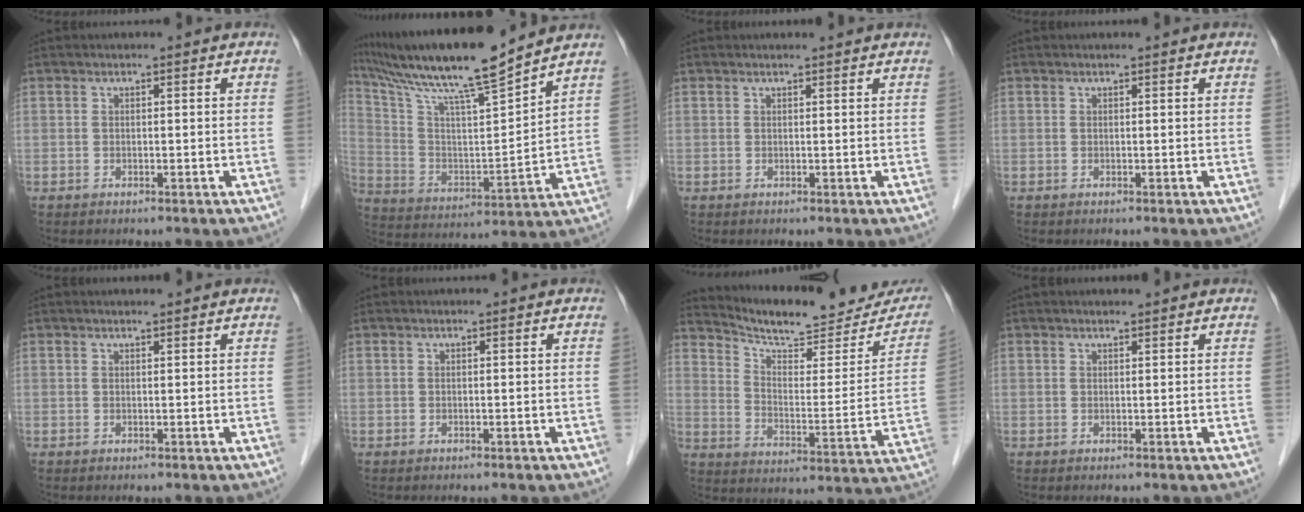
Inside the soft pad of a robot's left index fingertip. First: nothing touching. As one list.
[{"total": 17.7, "force": [14.8, -0.5, 9.6], "torque": [-0.179, 0.005, 0.259]}, {"total": 1.5, "force": [1.5, 0.1, 0.3], "torque": [-0.009, 0.005, 0.017]}, {"total": 0.0}, {"total": 1.0, "force": [0.9, 0.0, 0.4], "torque": [-0.007, 0.004, 0.017]}, {"total": 0.0}, {"total": 20.5, "force": [18.8, 4.8, 6.8], "torque": [-0.090, -0.036, 0.246]}, {"total": 1.4, "force": [1.3, 0.1, 0.6], "torque": [-0.008, 0.010, 0.021]}]